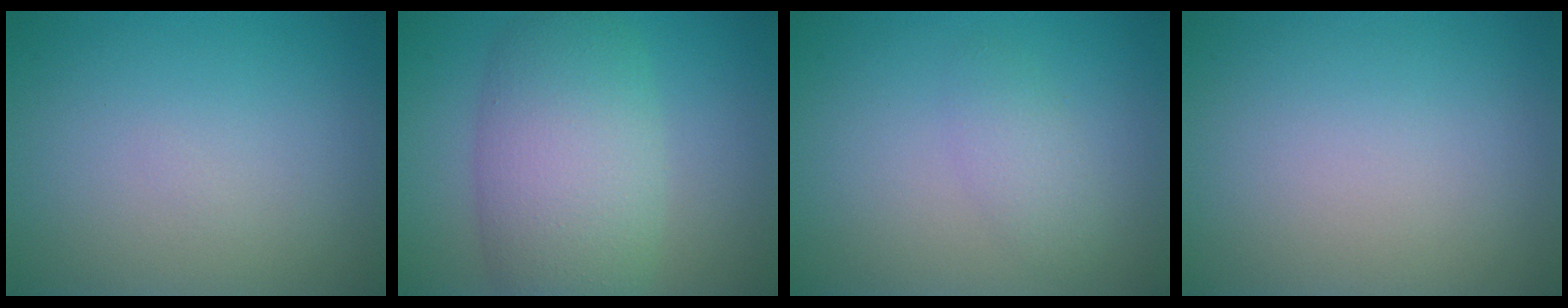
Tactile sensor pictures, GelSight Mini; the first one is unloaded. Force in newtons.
{"total": 7.9, "press": 7.9, "slide": 0.4}
{"total": 1.7, "press": 1.7, "slide": 0.1}
{"total": 0.0}